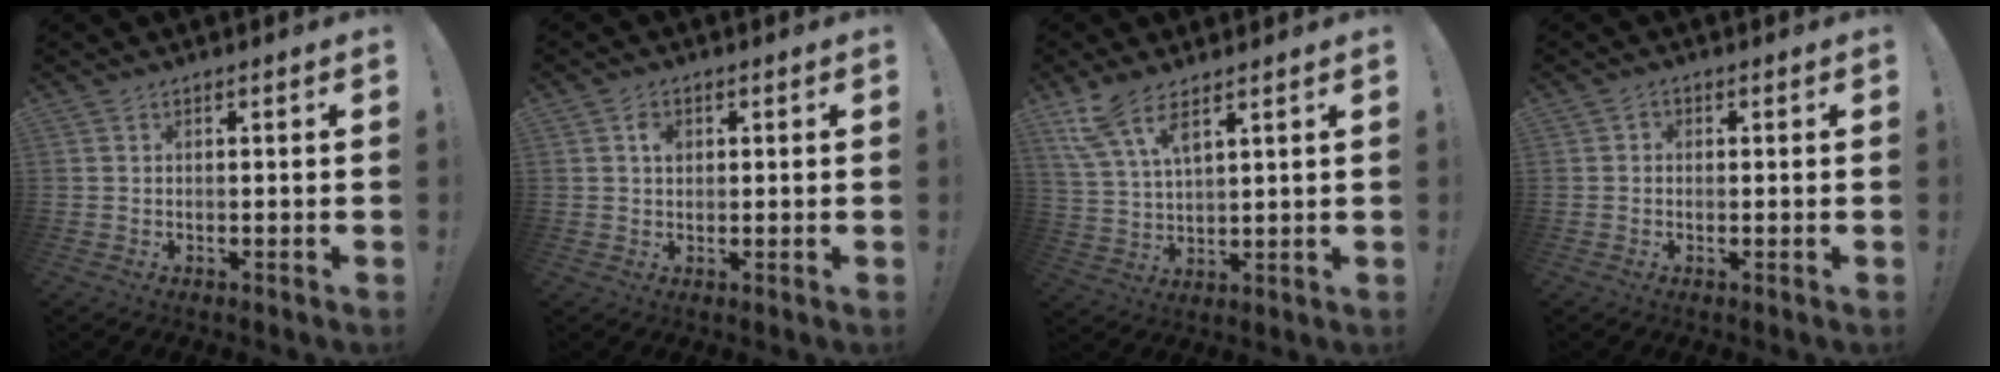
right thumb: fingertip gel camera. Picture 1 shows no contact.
{"total": 2.9, "force": [0.6, 2.2, 1.8], "torque": [-0.013, -0.003, 0.005]}
{"total": 9.3, "force": [6.8, 2.6, 5.9], "torque": [-0.124, -0.029, 0.129]}
{"total": 1.1, "force": [-0.6, 0.8, 0.5], "torque": [-0.013, 0.007, -0.010]}